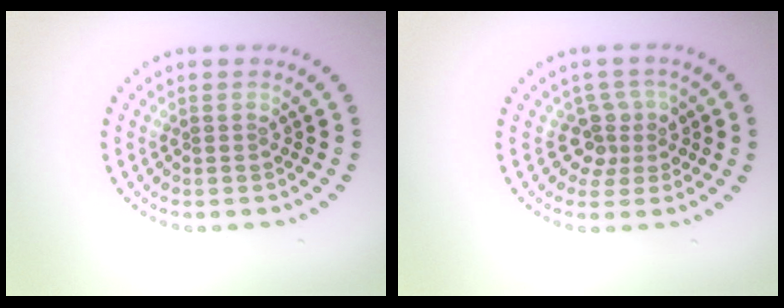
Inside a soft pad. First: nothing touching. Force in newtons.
{"total": 2.7, "press": 2.0, "slide": 1.7}